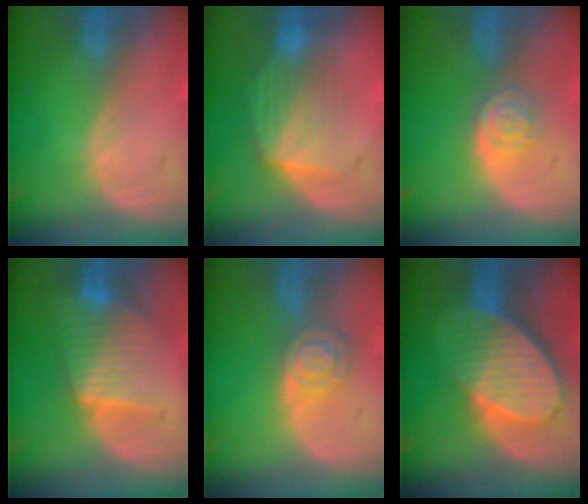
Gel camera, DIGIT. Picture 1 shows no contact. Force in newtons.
{"total": 7.4, "press": 6.9, "slide": 2.5}
{"total": 4.2, "press": 3.7, "slide": 2.0}
{"total": 7.2, "press": 7.2, "slide": 0.3}
{"total": 5.5, "press": 4.9, "slide": 2.6}
{"total": 10.0, "press": 8.7, "slide": 4.8}